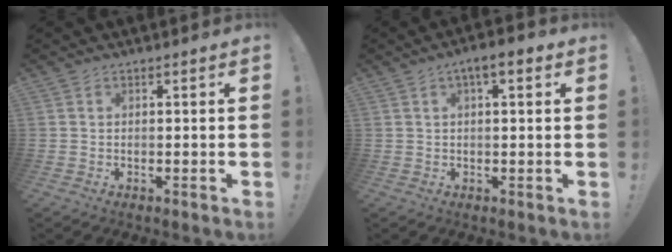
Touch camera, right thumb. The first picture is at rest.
{"total": 5.1, "force": [1.8, 1.9, 4.4], "torque": [-0.053, -0.005, 0.024]}